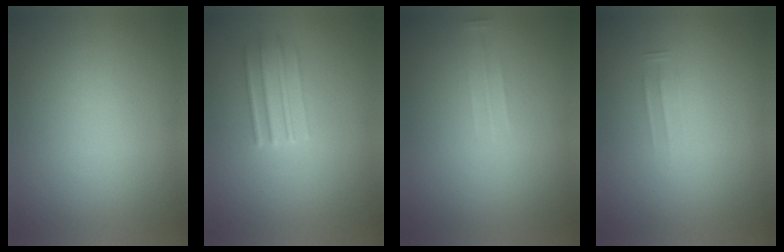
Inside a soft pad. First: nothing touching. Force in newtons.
{"total": 2.7}
{"total": 1.2}
{"total": 1.4}